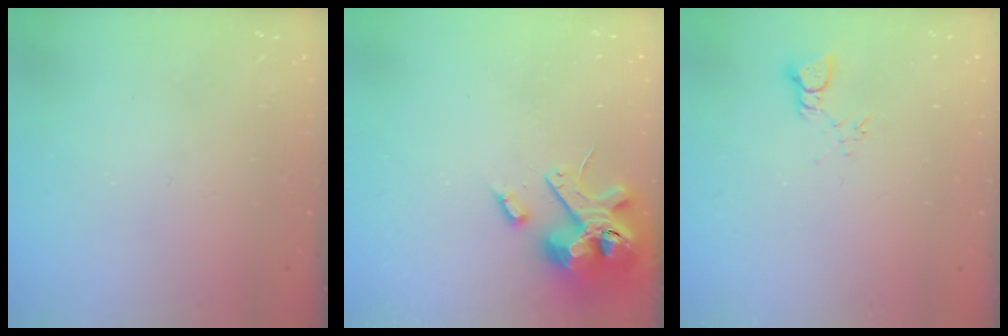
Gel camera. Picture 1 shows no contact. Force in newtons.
{"total": 13.6, "press": 13.5, "slide": 2.1}
{"total": 2.2, "press": 2.2, "slide": 0.1}